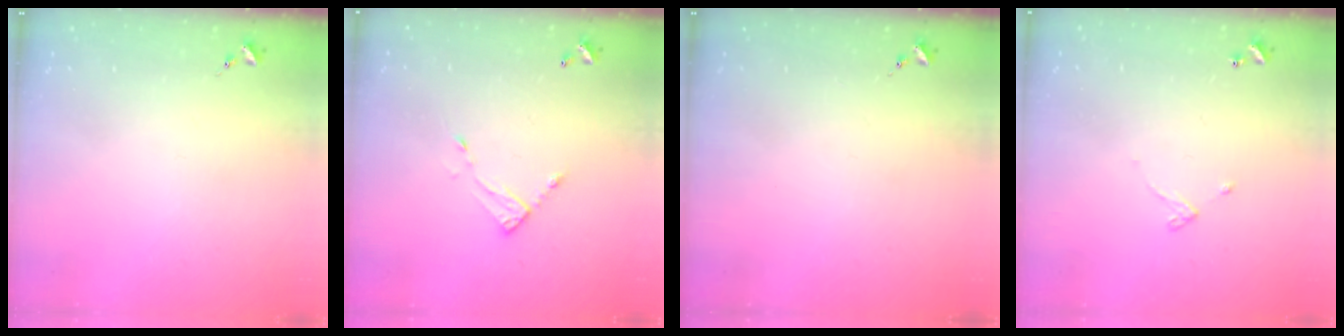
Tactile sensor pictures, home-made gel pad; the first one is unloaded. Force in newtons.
{"total": 5.5, "press": 5.5, "slide": 0.3}
{"total": 0.0}
{"total": 3.4, "press": 3.4, "slide": 0.5}